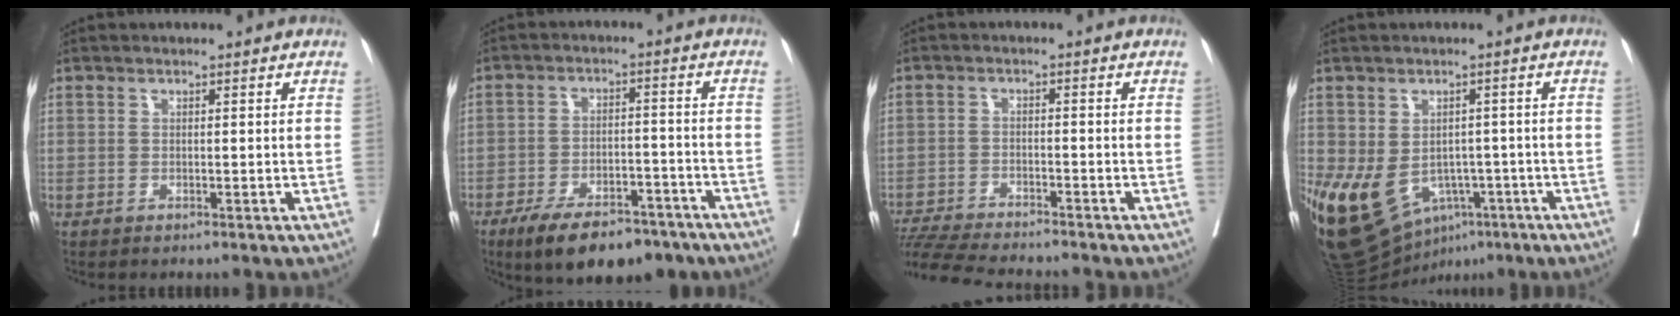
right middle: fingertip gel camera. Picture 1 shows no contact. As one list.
[{"total": 13.3, "force": [-9.8, 5.1, 7.3], "torque": [-0.104, 0.002, -0.152]}, {"total": 11.8, "force": [-10.9, 0.5, 4.7], "torque": [-0.079, -0.014, -0.174]}, {"total": 14.2, "force": [-6.1, 9.8, 8.2], "torque": [-0.167, 0.000, -0.078]}]